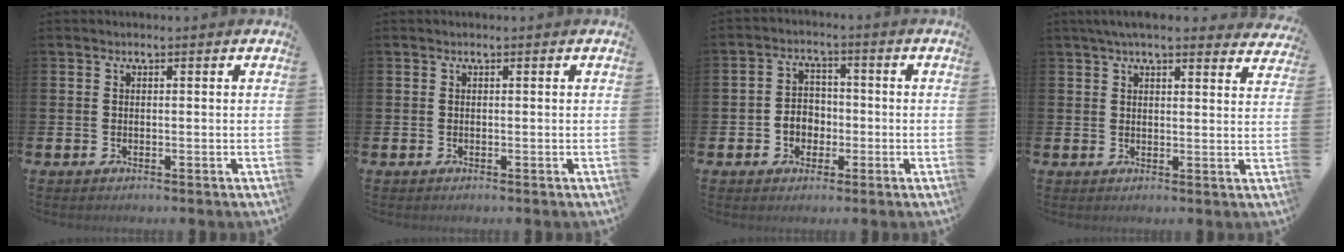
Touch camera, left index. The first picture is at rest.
{"total": 0.0}
{"total": 3.5, "force": [-1.1, 3.1, 1.3], "torque": [-0.024, 0.005, -0.028]}
{"total": 4.8, "force": [4.3, 0.7, 1.9], "torque": [-0.046, -0.009, 0.079]}